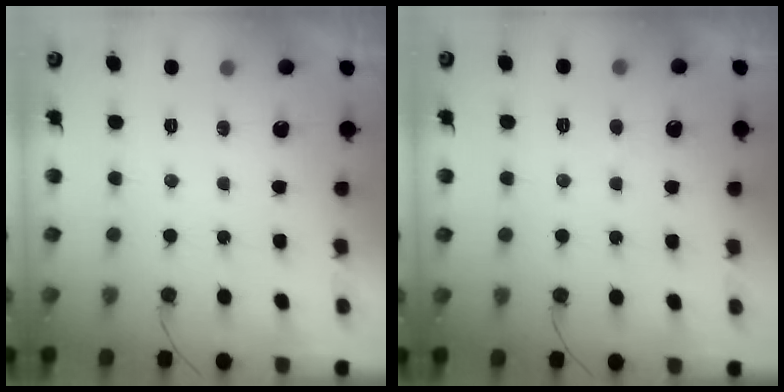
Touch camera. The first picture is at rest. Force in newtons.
{"total": 2.7, "press": 2.7, "slide": 0.2}